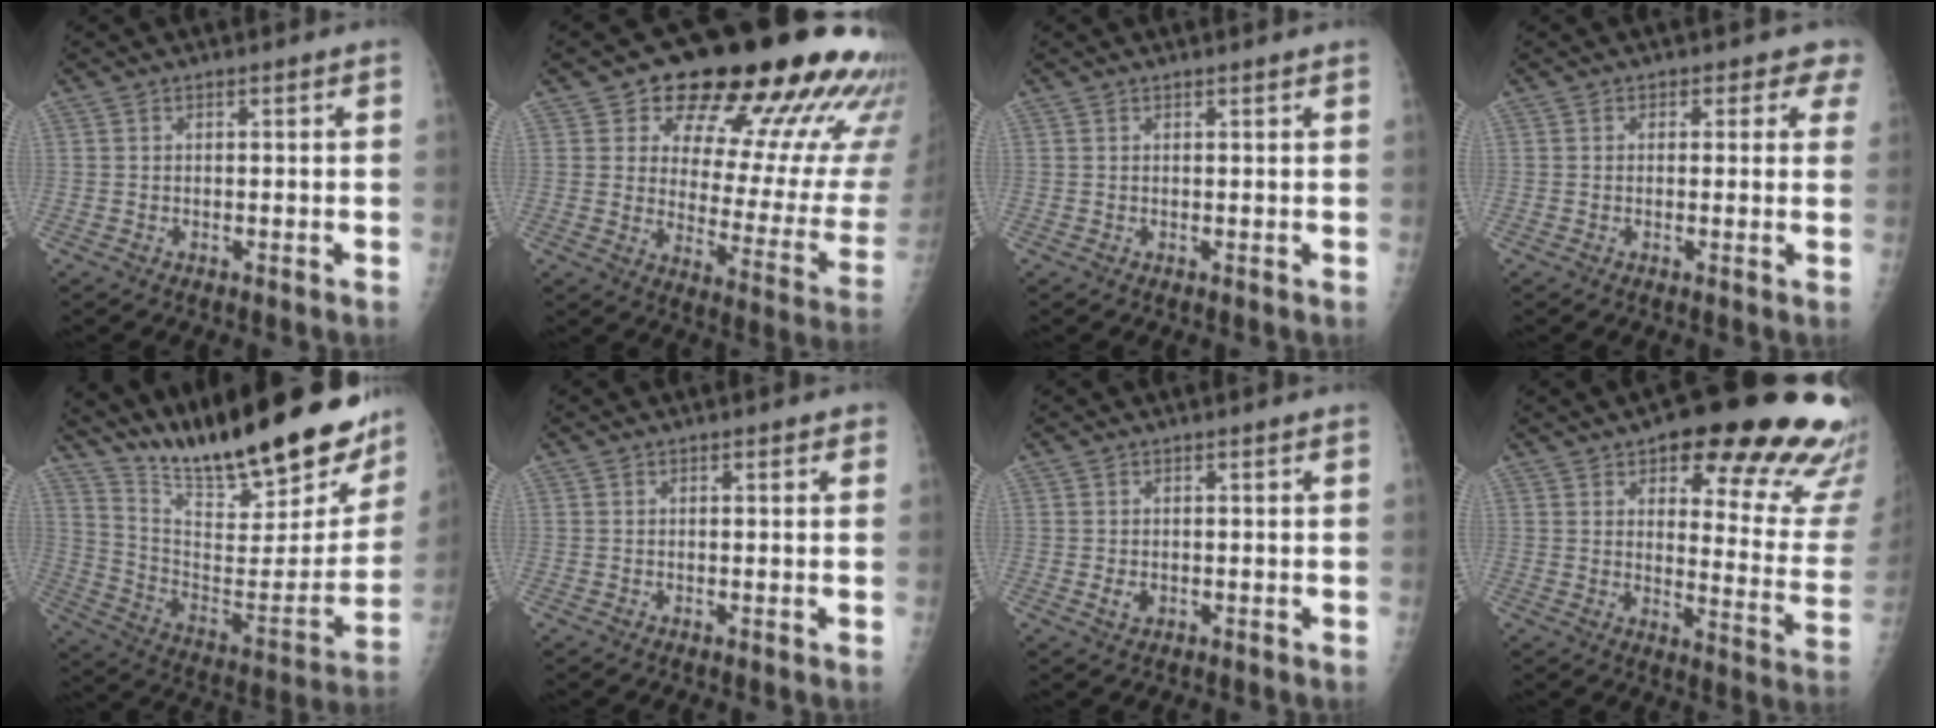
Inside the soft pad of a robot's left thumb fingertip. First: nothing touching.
{"total": 26.1, "force": [17.1, 10.0, 17.0], "torque": [-0.182, -0.074, 0.224]}
{"total": 1.1, "force": [1.0, 0.0, 0.5], "torque": [-0.002, 0.003, 0.016]}
{"total": 3.3, "force": [2.2, 2.4, 0.6], "torque": [0.028, -0.009, 0.004]}
{"total": 29.3, "force": [24.0, 6.7, 15.4], "torque": [-0.216, -0.125, 0.363]}
{"total": 1.1, "force": [0.7, 0.5, 0.7], "torque": [-0.002, -0.001, 0.005]}
{"total": 1.8, "force": [0.4, 1.1, 1.5], "torque": [-0.023, -0.002, 0.010]}
{"total": 24.9, "force": [16.1, 8.1, 17.2], "torque": [-0.162, -0.078, 0.199]}